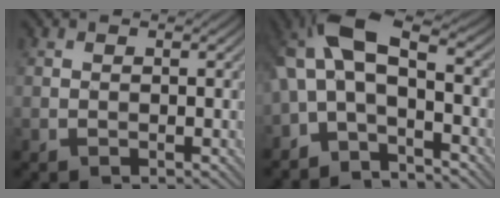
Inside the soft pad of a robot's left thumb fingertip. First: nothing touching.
{"total": 8.1, "force": [-1.0, 4.0, 6.9], "torque": [-0.148, 0.021, -0.034]}